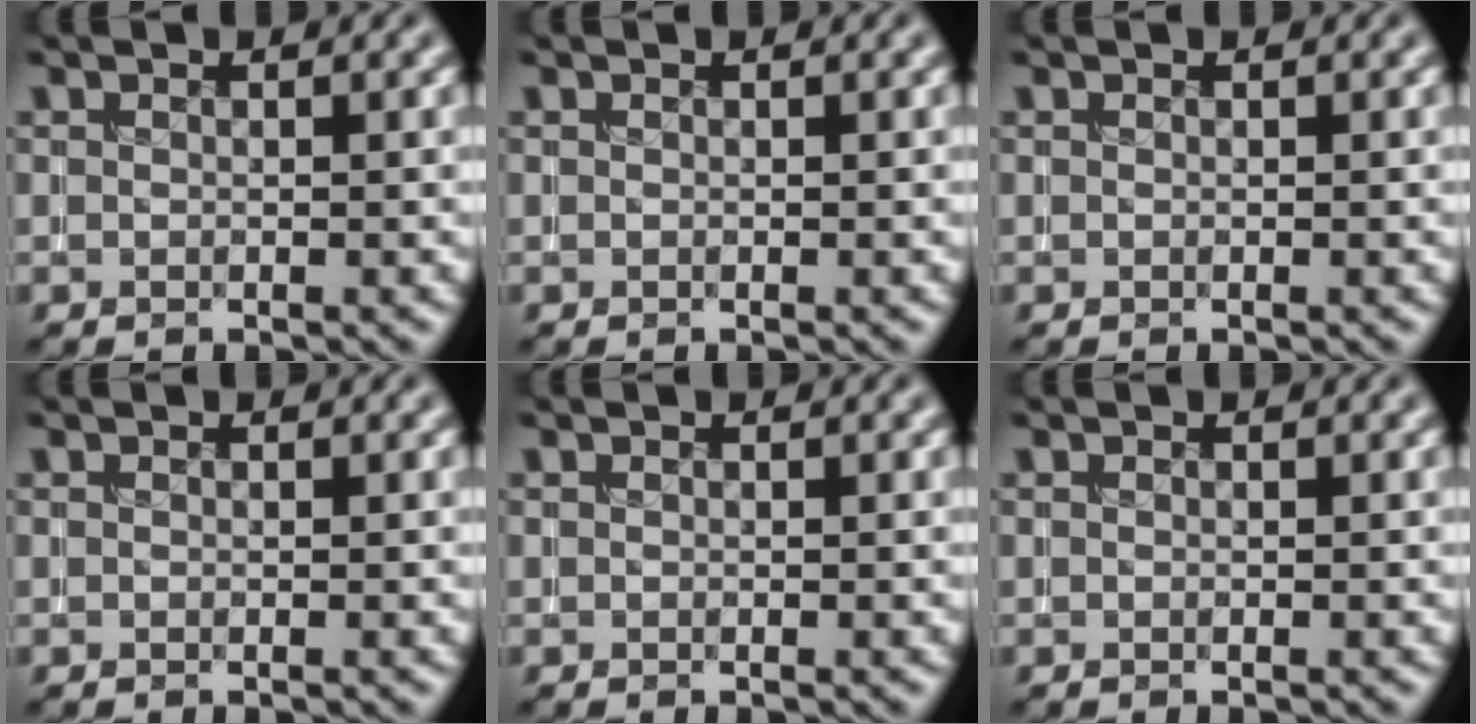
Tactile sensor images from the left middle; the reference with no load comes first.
{"total": 0.0}
{"total": 0.0}
{"total": 0.0}
{"total": 0.0}
{"total": 0.0}